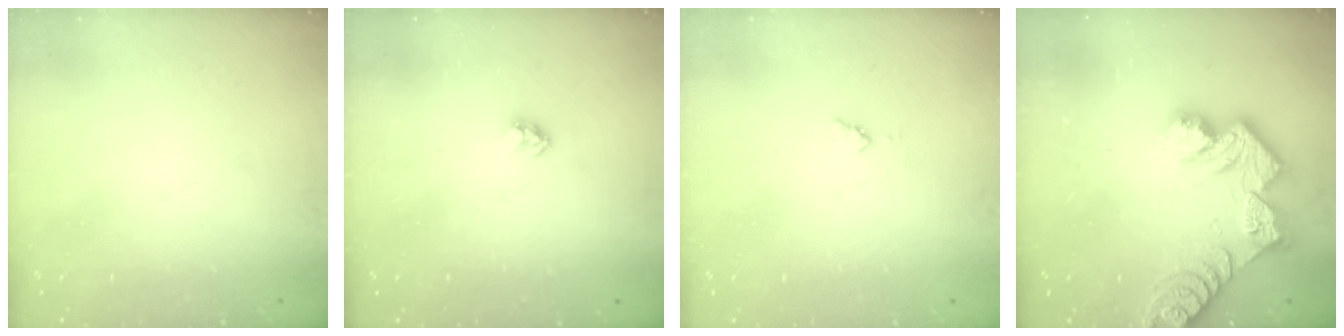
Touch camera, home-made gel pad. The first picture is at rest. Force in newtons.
{"total": 2.4, "press": 2.4, "slide": 0.1}
{"total": 3.4, "press": 3.3, "slide": 0.4}
{"total": 12.5, "press": 12.5, "slide": 1.1}